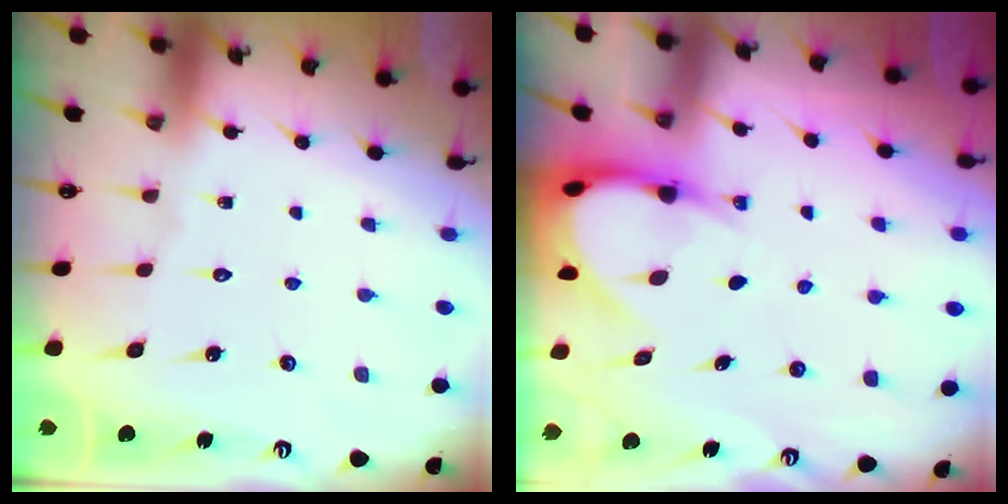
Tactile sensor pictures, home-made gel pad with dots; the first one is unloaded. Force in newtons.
{"total": 6.3, "press": 6.3, "slide": 0.5}